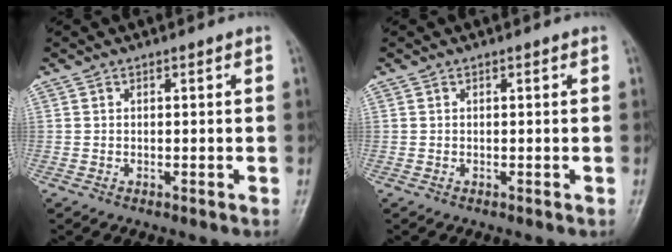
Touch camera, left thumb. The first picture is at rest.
{"total": 0.0}